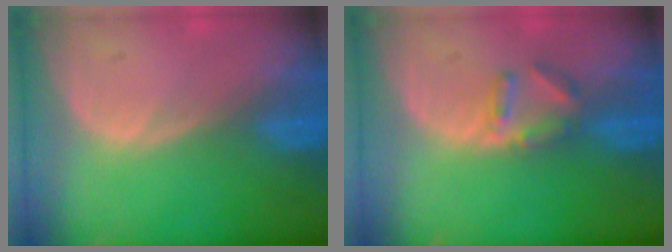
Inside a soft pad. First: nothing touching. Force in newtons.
{"total": 3.3, "press": 3.2, "slide": 0.4}